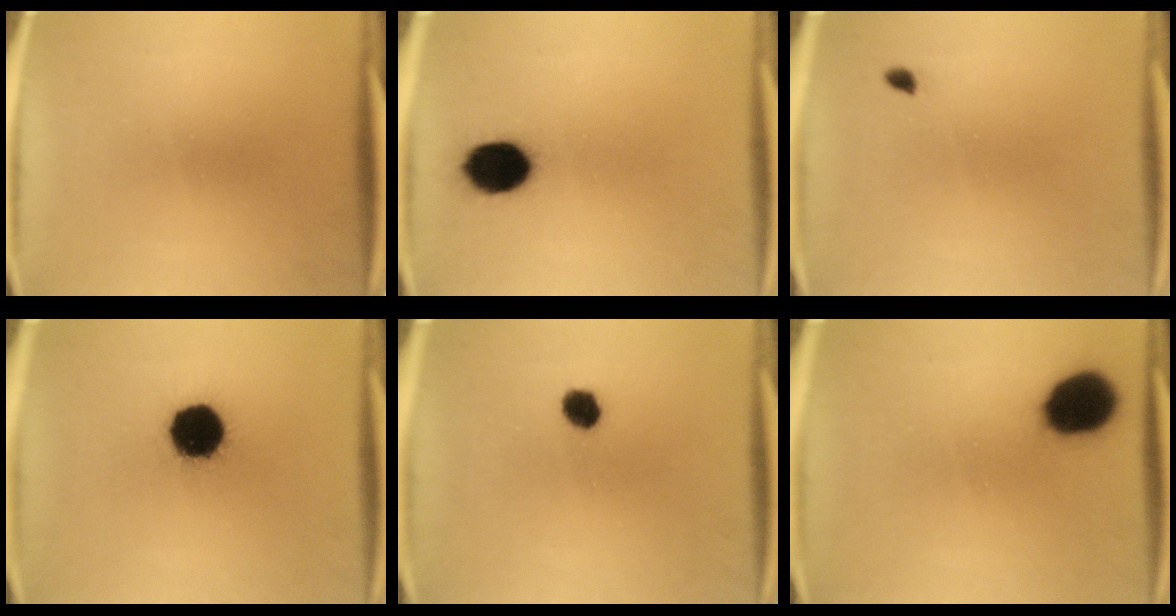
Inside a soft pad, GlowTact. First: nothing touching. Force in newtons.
{"total": 9.8}
{"total": 0.9}
{"total": 16.1}
{"total": 3.9}
{"total": 13.0}